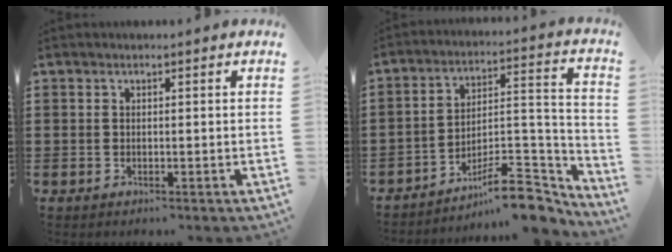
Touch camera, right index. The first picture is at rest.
{"total": 11.3, "force": [-8.5, 3.6, 6.4], "torque": [-0.075, 0.039, -0.157]}